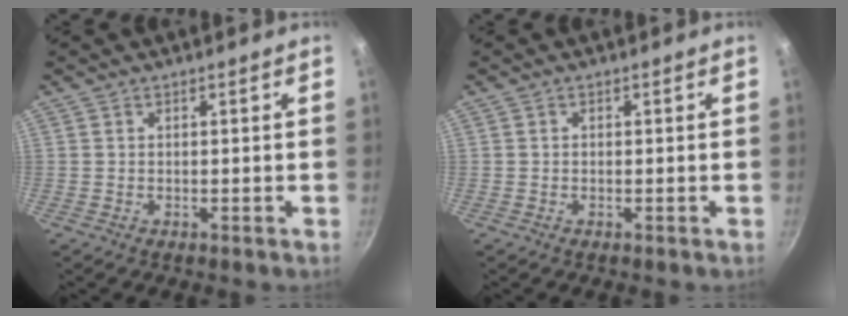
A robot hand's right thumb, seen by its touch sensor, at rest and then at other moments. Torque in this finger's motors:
{"motor_torque": [-0.50, -0.28, -0.16, -0.23, 0.02]}